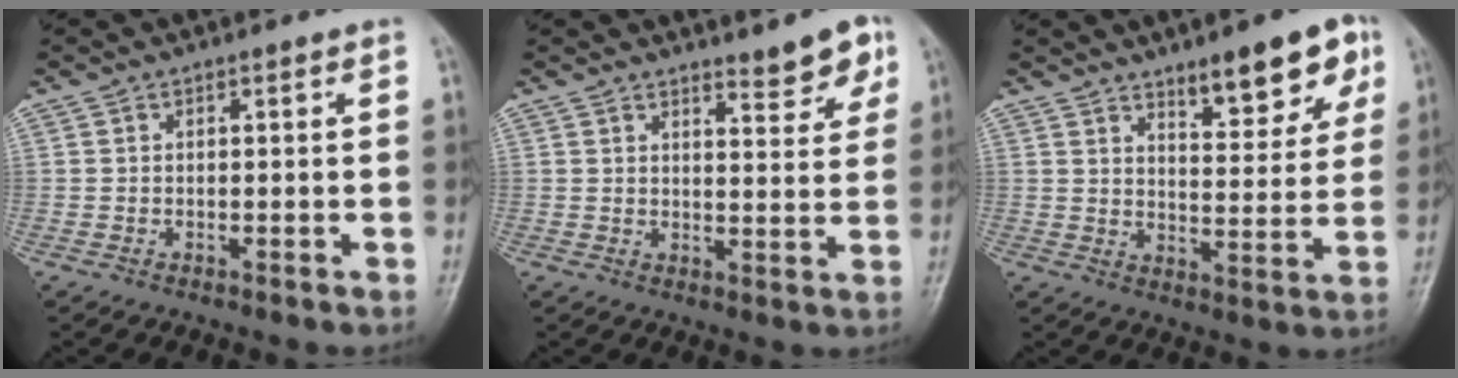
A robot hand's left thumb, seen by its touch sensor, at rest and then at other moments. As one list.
[{"total": 5.8, "force": [4.2, 1.8, 3.6], "torque": [-0.026, -0.029, 0.054]}, {"total": 11.9, "force": [7.2, 4.2, 8.4], "torque": [-0.083, -0.037, 0.104]}]